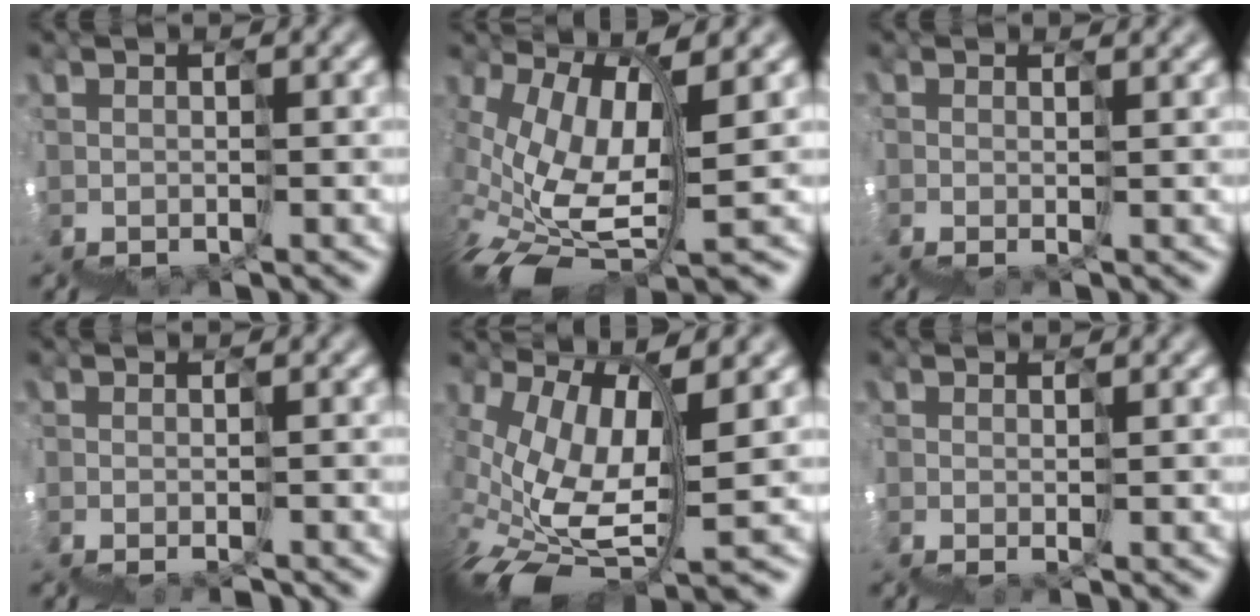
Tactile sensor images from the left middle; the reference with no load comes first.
{"total": 5.4, "force": [-0.2, 1.7, 5.1], "torque": [-0.128, 0.003, 0.004]}
{"total": 3.8, "force": [0.5, 1.9, 3.3], "torque": [-0.034, 0.009, 0.011]}
{"total": 3.6, "force": [-2.3, 1.2, 2.5], "torque": [-0.026, -0.020, -0.027]}
{"total": 6.0, "force": [-0.1, 2.0, 5.6], "torque": [-0.139, 0.003, 0.008]}
{"total": 2.7, "force": [-0.3, 1.1, 2.5], "torque": [-0.017, -0.005, -0.005]}